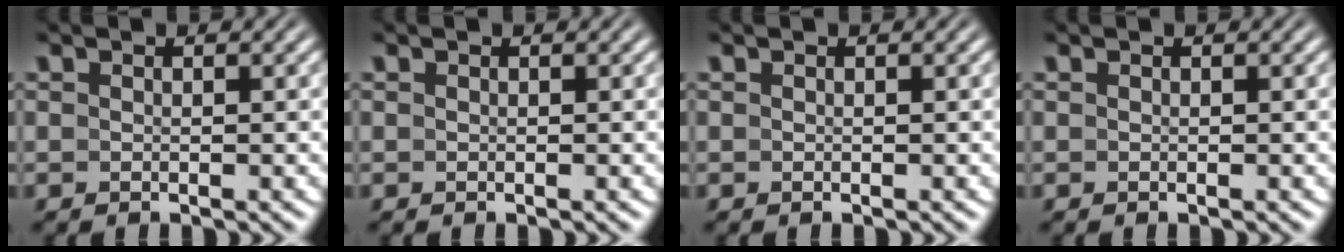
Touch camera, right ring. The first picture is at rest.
{"total": 0.0}
{"total": 0.0}
{"total": 0.0}